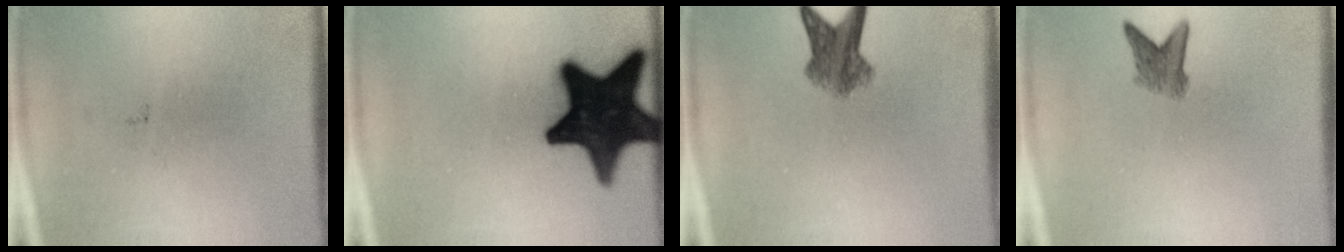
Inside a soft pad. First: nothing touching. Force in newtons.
{"total": 19.1}
{"total": 5.4}
{"total": 3.0}